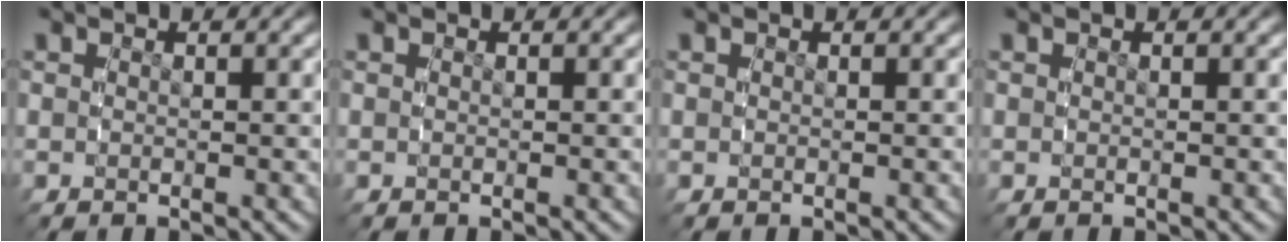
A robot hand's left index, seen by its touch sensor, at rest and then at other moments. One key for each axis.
{"total": 0.0}
{"total": 0.0}
{"total": 0.0}